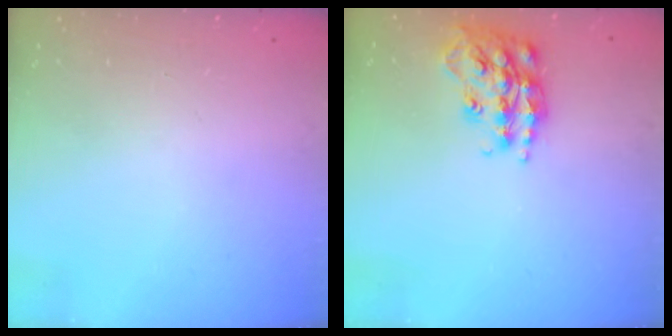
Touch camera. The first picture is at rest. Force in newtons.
{"total": 18.2, "press": 18.2, "slide": 1.2}